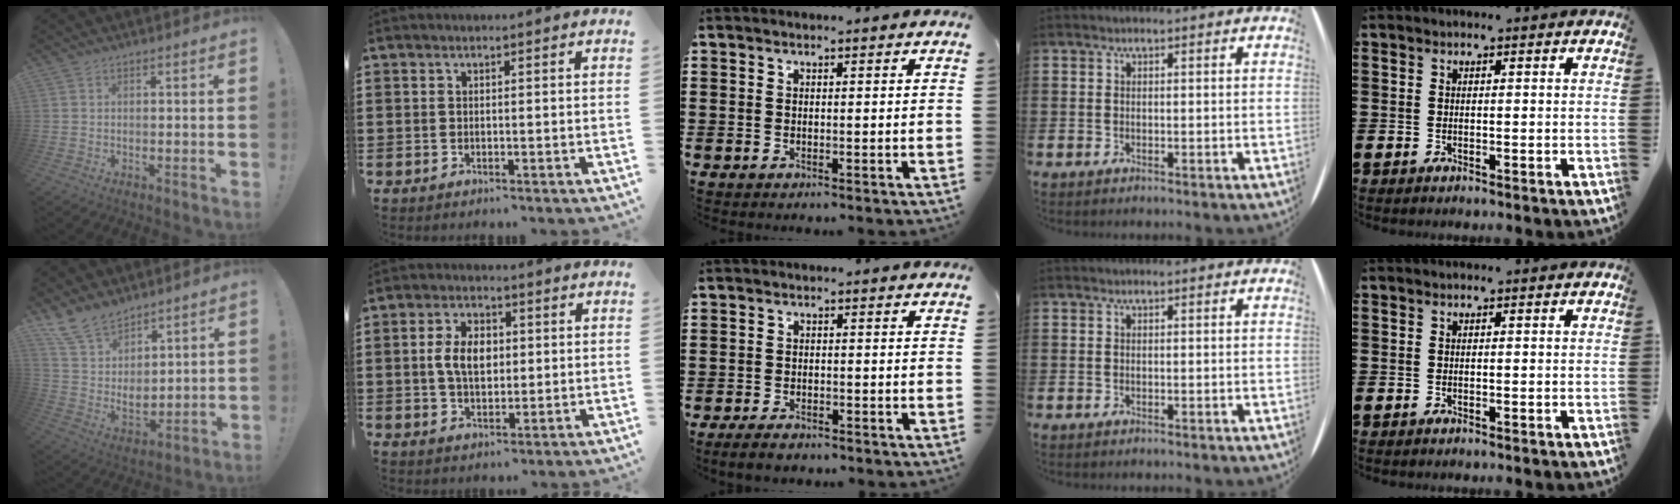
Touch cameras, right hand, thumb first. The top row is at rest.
{"thumb": {"total": 12.3, "force": [9.8, 6.4, 3.9], "torque": [-0.093, -0.068, 0.195]}, "index": {"total": 6.1, "force": [0.4, 3.8, 4.8], "torque": [-0.107, 0.005, -0.002]}, "middle": {"total": 2.1, "force": [-1.6, 0.6, 1.2], "torque": [-0.028, -0.001, -0.033]}}